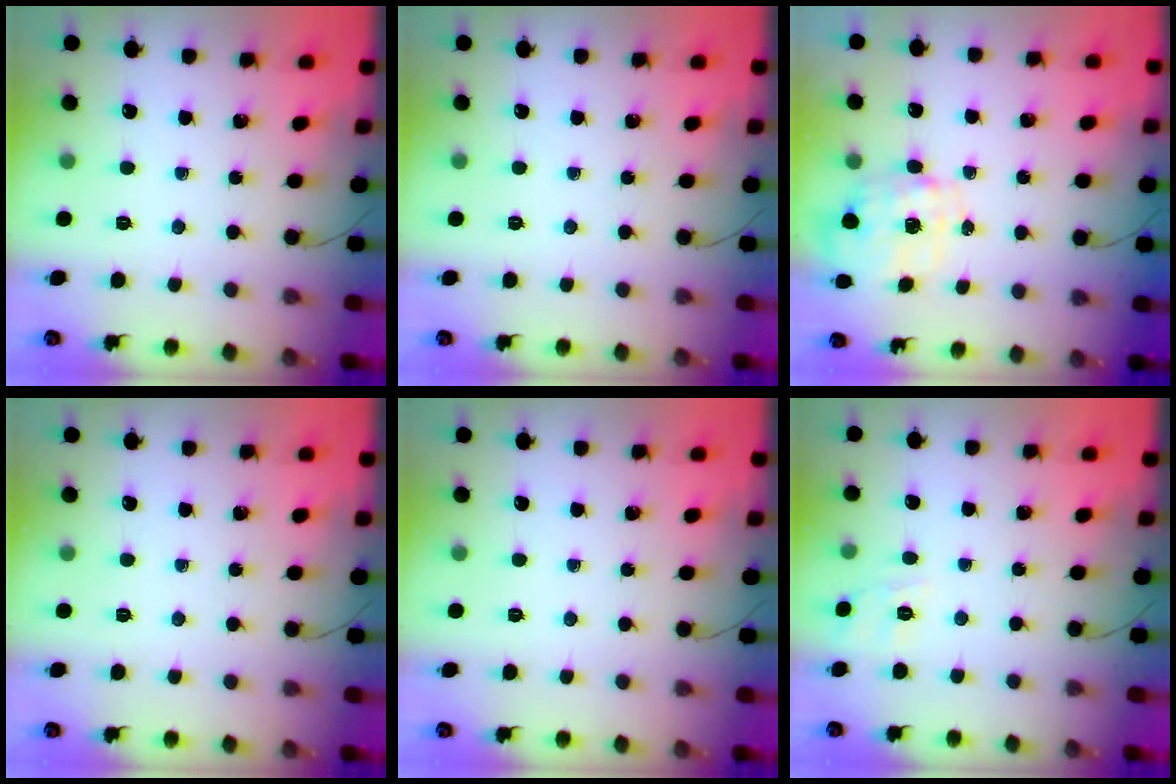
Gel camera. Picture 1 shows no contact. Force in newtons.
{"total": 0.0}
{"total": 2.8, "press": 2.6, "slide": 0.9}
{"total": 0.0}
{"total": 0.0}
{"total": 7.1, "press": 6.9, "slide": 1.8}